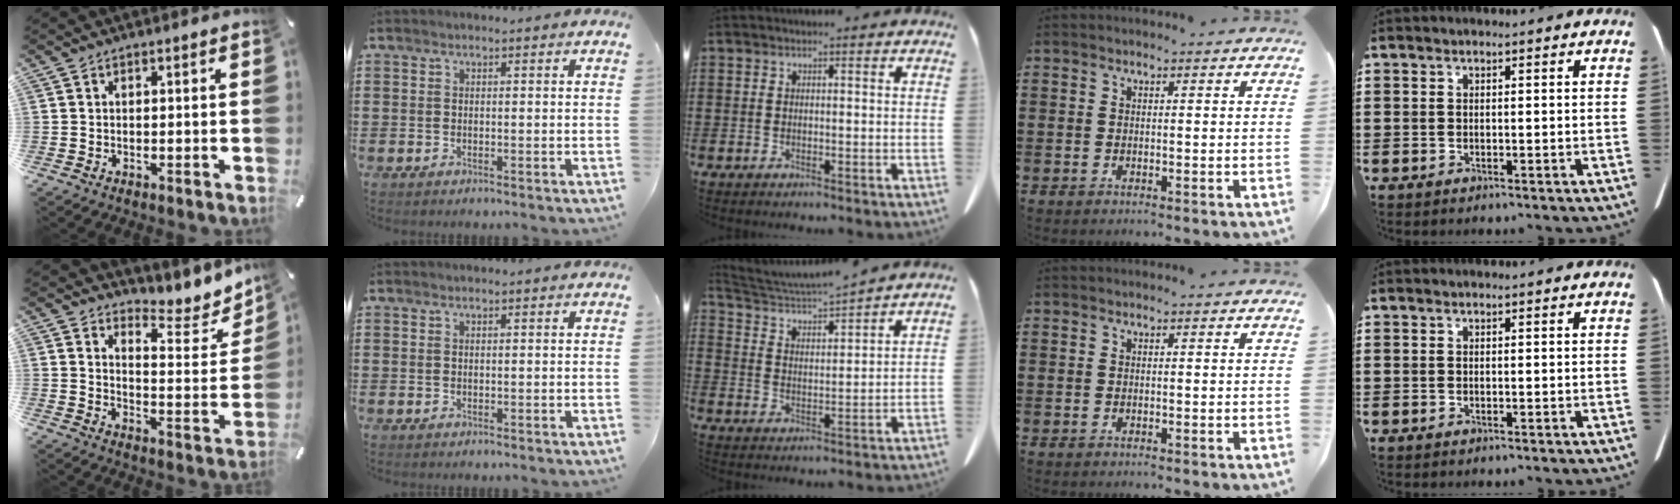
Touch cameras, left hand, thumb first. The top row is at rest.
{"thumb": {"total": 8.3, "force": [7.2, 3.7, 1.9], "torque": [-0.012, -0.086, 0.122]}, "middle": {"total": 3.9, "force": [3.7, 0.0, 1.2], "torque": [-0.041, -0.033, 0.060]}}